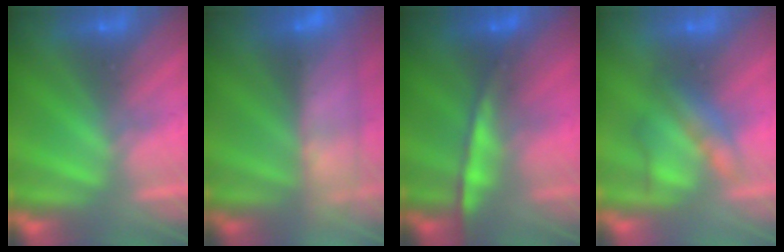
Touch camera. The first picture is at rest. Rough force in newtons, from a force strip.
{"total": 9.1}
{"total": 7.7}
{"total": 2.2}